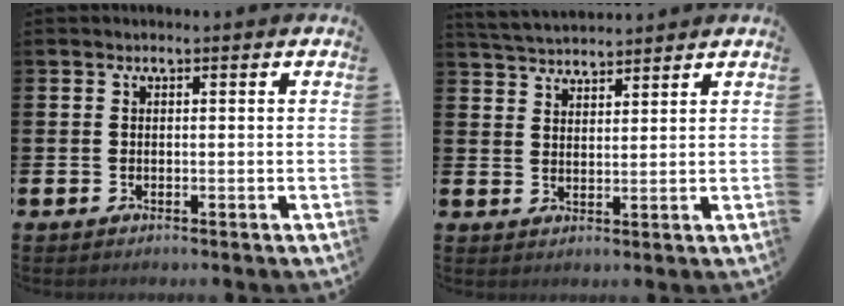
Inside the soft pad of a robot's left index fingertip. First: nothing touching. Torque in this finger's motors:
{"motor_torque": [0.22, -0.58, 0.87, 0.21]}